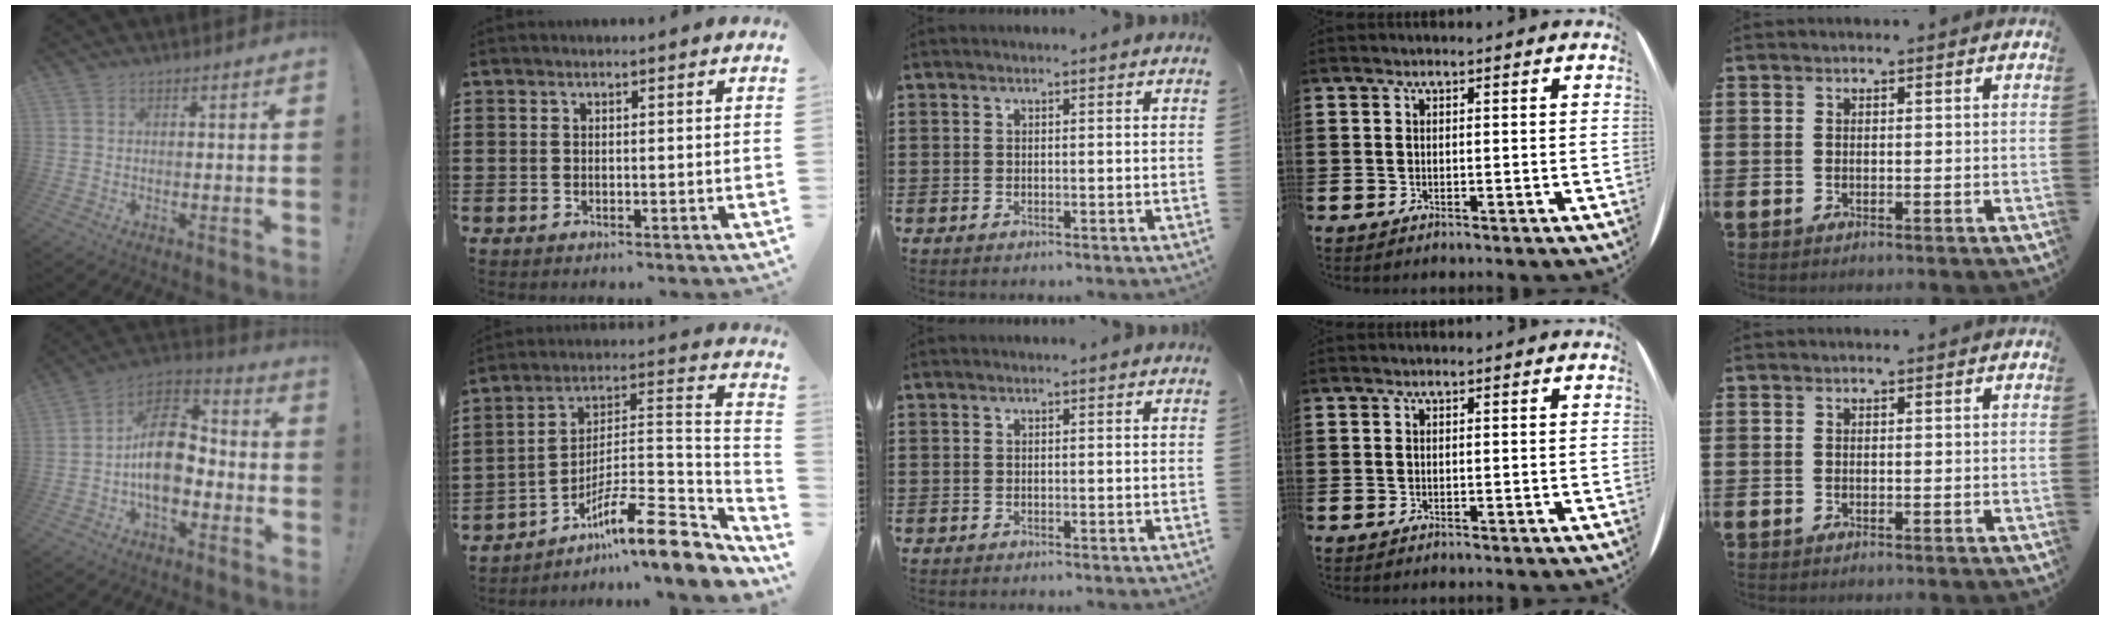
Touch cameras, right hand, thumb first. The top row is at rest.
{"thumb": {"total": 17.1, "force": [-1.5, 10.9, 13.1], "torque": [-0.228, 0.021, -0.020]}, "index": {"total": 13.0, "force": [-8.2, 3.6, 9.5], "torque": [-0.130, 0.004, -0.150]}}